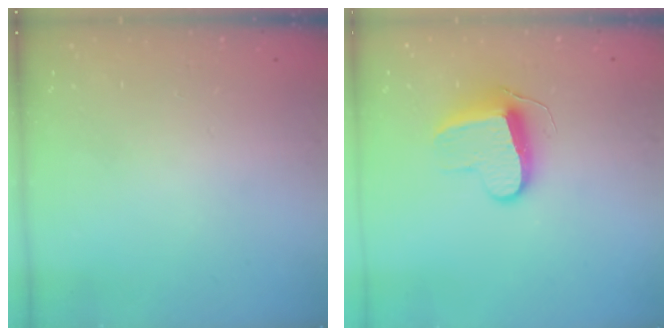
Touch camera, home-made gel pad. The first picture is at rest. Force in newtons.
{"total": 10.6, "press": 10.6, "slide": 0.2}